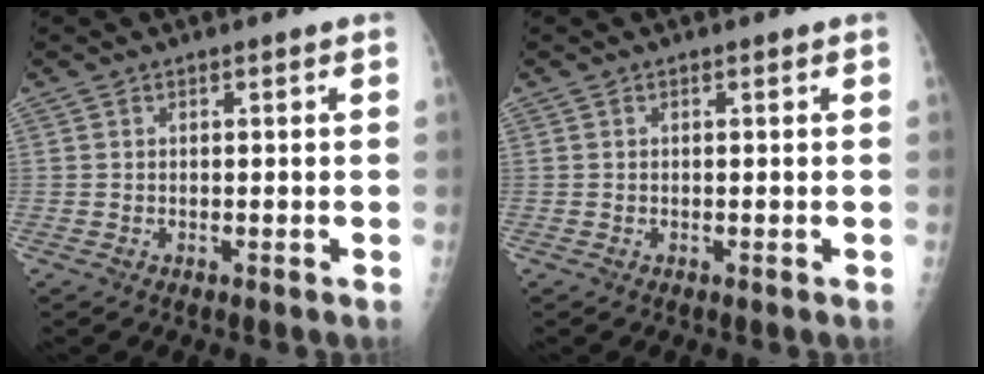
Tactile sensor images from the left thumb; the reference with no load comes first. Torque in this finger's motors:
{"motor_torque": [0.02, 0.04, -0.03, -0.08, -0.01]}